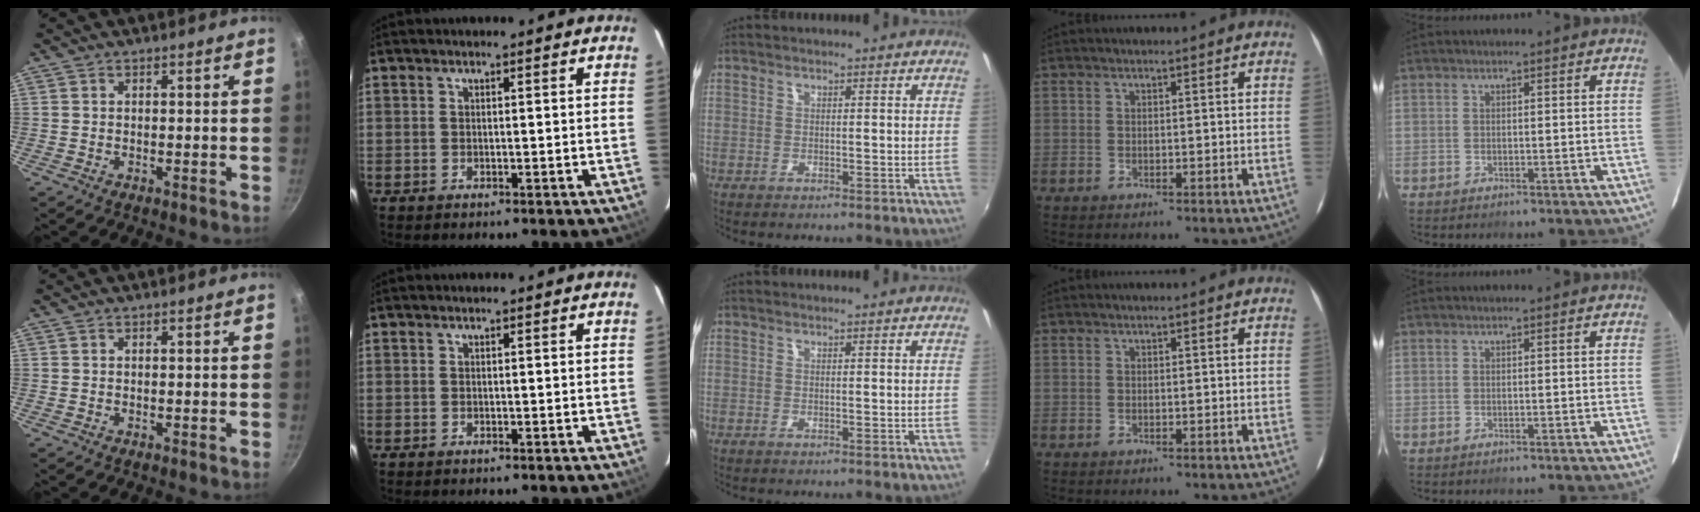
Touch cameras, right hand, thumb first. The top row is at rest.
{}